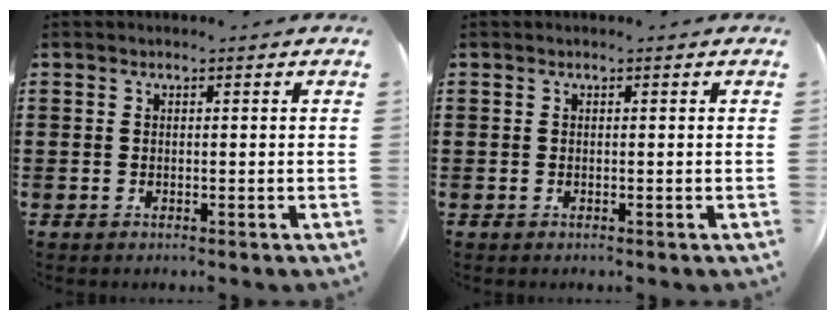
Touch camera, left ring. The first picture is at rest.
{"total": 0.0}